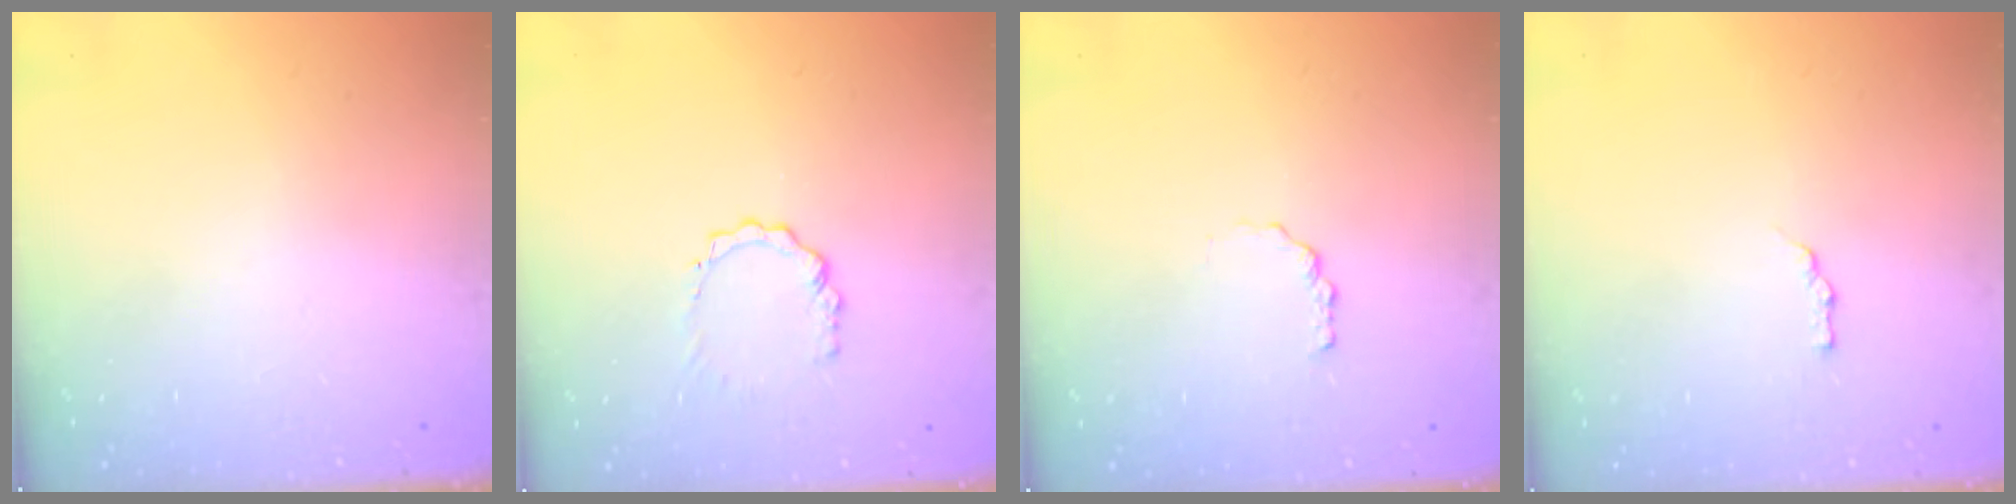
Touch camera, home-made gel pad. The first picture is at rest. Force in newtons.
{"total": 5.1, "press": 5.1, "slide": 0.5}
{"total": 1.7, "press": 1.6, "slide": 0.2}
{"total": 3.4, "press": 3.3, "slide": 0.5}